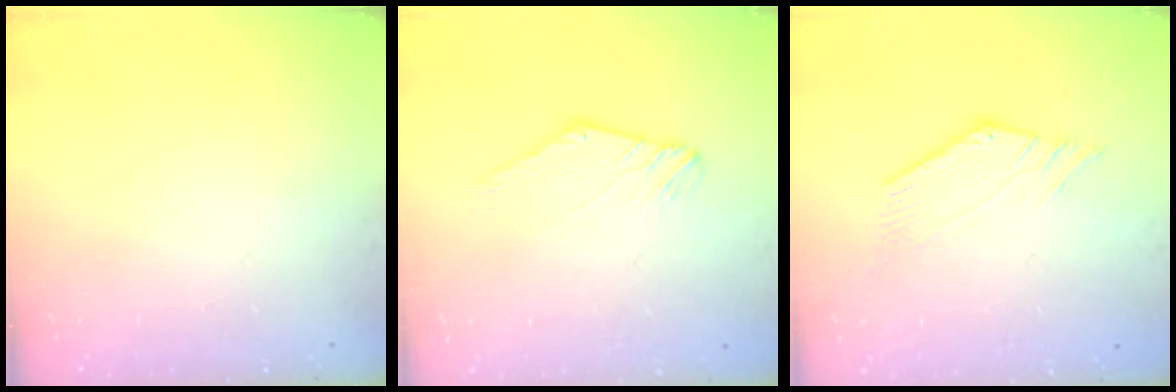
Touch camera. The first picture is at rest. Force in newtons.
{"total": 1.4, "press": 1.4, "slide": 0.1}
{"total": 0.0}